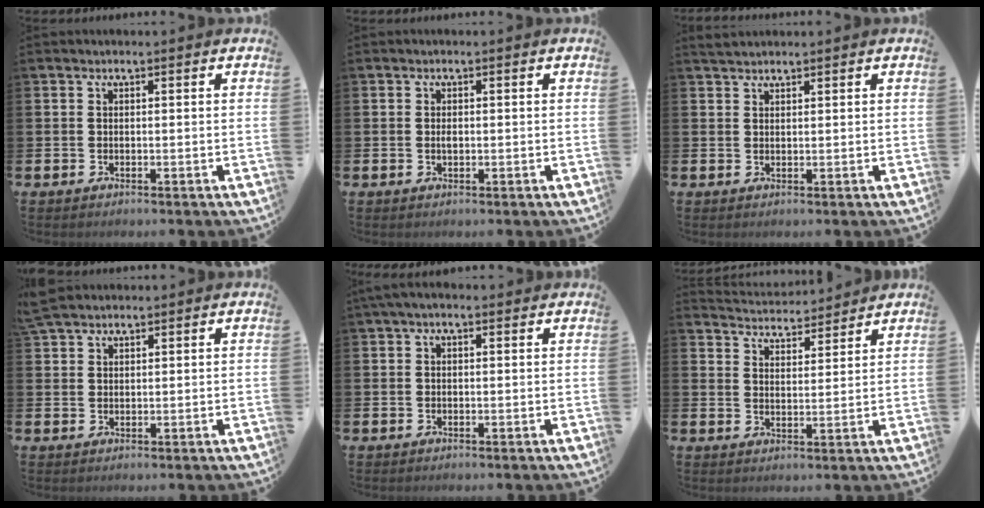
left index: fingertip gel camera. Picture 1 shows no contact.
{"total": 0.8, "force": [0.0, 0.4, 0.7], "torque": [-0.012, 0.000, -0.001]}
{"total": 1.8, "force": [1.7, 0.4, 0.4], "torque": [-0.008, 0.001, 0.031]}
{"total": 3.5, "force": [3.0, 1.4, 1.1], "torque": [-0.016, -0.005, 0.055]}
{"total": 1.5, "force": [0.8, 0.7, 1.1], "torque": [-0.017, 0.006, 0.012]}
{"total": 4.2, "force": [4.2, 0.6, -0.3], "torque": [-0.015, -0.029, 0.074]}